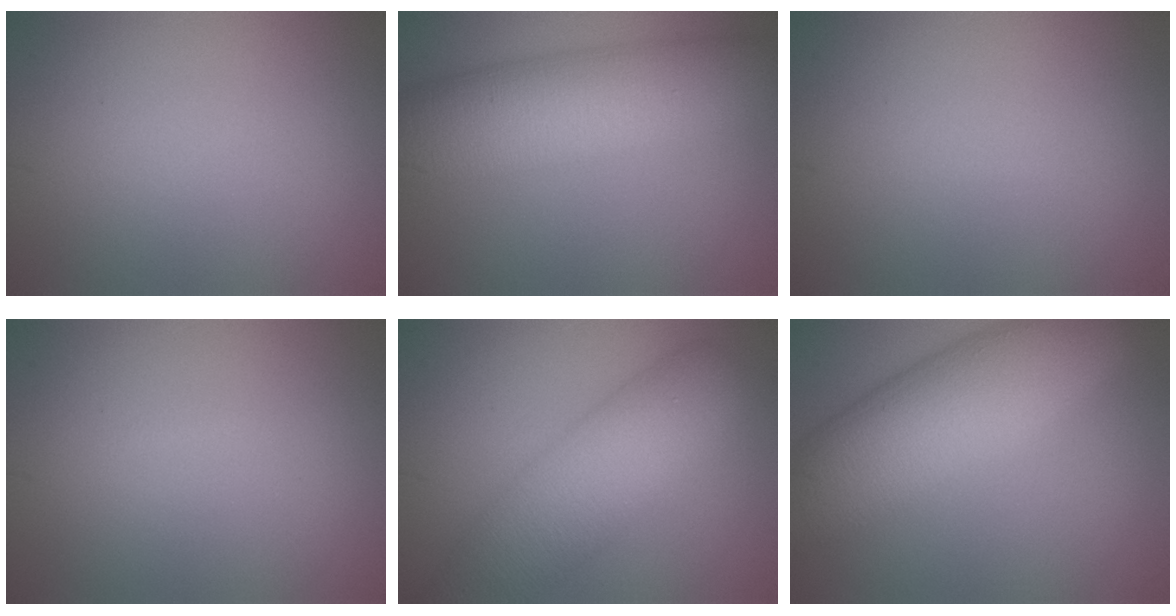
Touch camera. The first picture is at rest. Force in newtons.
{"total": 8.6, "press": 8.6, "slide": 0.2}
{"total": 0.0}
{"total": 0.0}
{"total": 8.3, "press": 8.3, "slide": 0.5}
{"total": 9.6, "press": 9.6, "slide": 0.1}